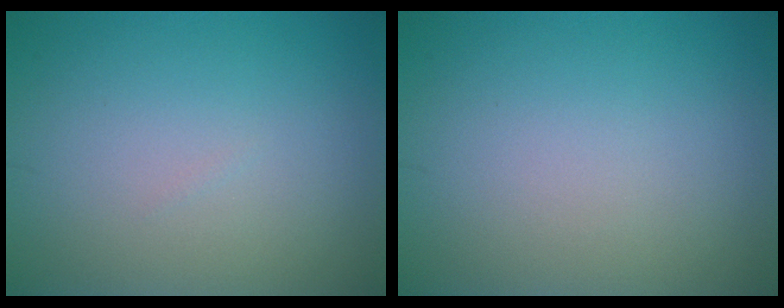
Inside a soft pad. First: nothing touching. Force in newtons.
{"total": 0.0}